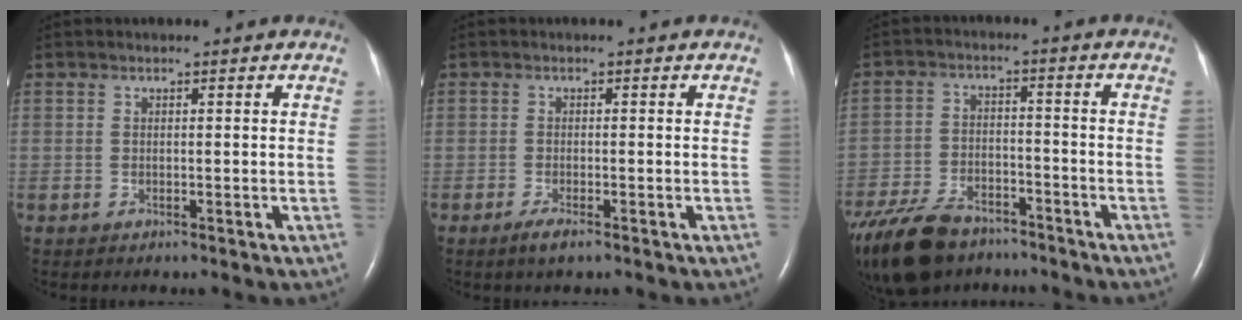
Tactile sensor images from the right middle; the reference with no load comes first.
{"total": 2.0, "force": [-1.4, 0.3, 1.5], "torque": [-0.035, -0.005, -0.026]}
{"total": 15.7, "force": [-11.8, 7.4, 7.3], "torque": [-0.186, -0.015, -0.196]}